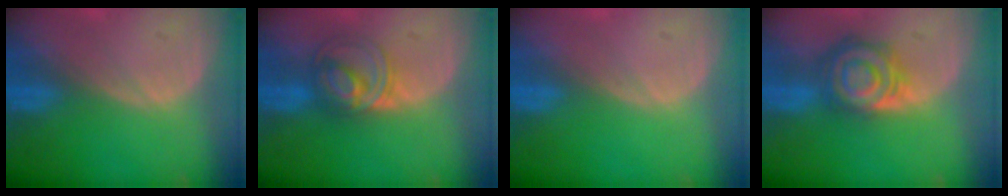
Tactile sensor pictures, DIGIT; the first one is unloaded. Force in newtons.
{"total": 5.8, "press": 5.8, "slide": 0.3}
{"total": 0.0}
{"total": 8.0, "press": 7.1, "slide": 3.7}